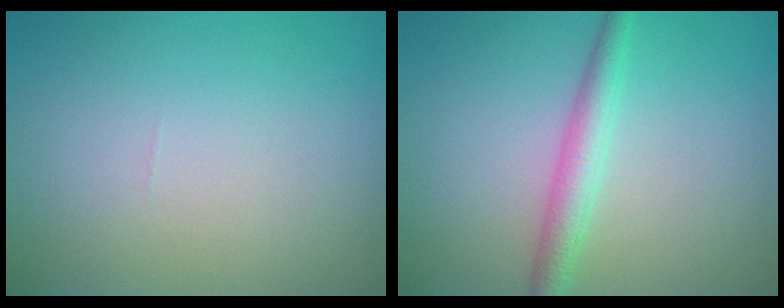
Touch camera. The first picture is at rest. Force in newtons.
{"total": 2.7, "press": 2.7, "slide": 0.0}